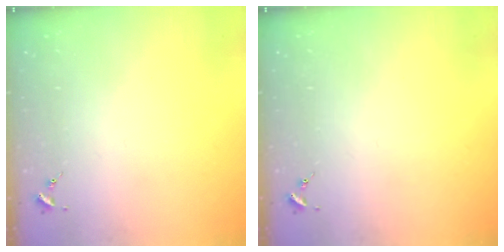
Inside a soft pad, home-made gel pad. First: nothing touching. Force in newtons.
{"total": 0.0}